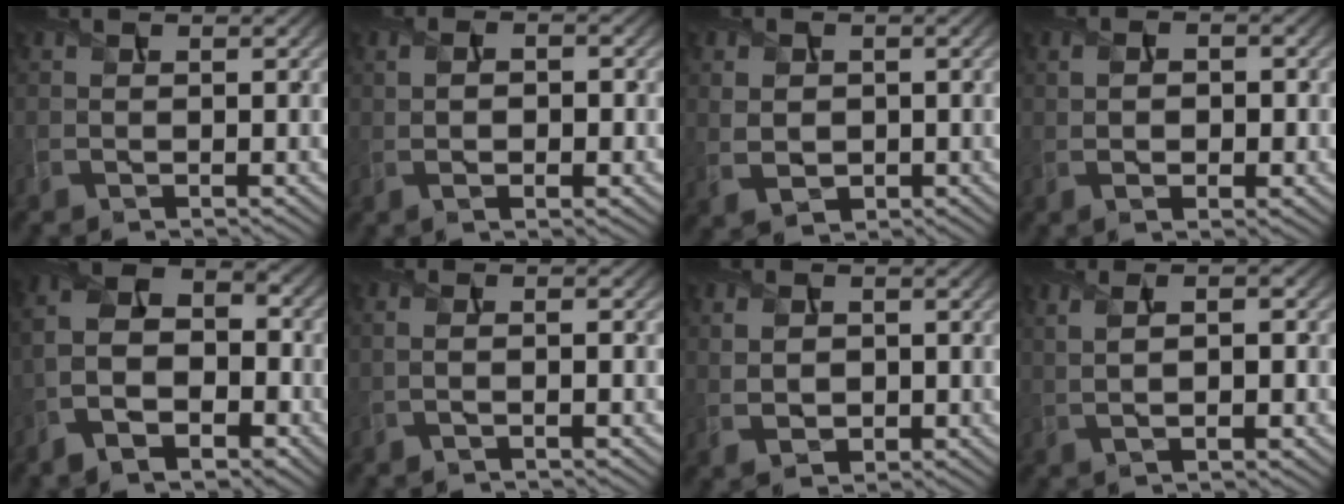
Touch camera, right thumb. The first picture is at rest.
{"total": 3.9, "force": [-0.1, 1.8, 3.4], "torque": [-0.052, -0.003, -0.001]}
{"total": 3.3, "force": [0.1, 2.6, 2.0], "torque": [-0.050, -0.006, 0.008]}
{"total": 3.7, "force": [0.0, 2.2, 3.0], "torque": [-0.037, -0.002, -0.001]}
{"total": 11.9, "force": [-4.7, 7.7, 7.7], "torque": [-0.165, -0.029, -0.089]}
{"total": 2.2, "force": [-0.6, 0.6, 2.1], "torque": [-0.029, 0.004, -0.020]}
{"total": 3.2, "force": [0.2, 2.3, 2.2], "torque": [-0.045, -0.004, 0.007]}
{"total": 4.3, "force": [0.4, 1.3, 4.1], "torque": [-0.076, -0.002, 0.007]}